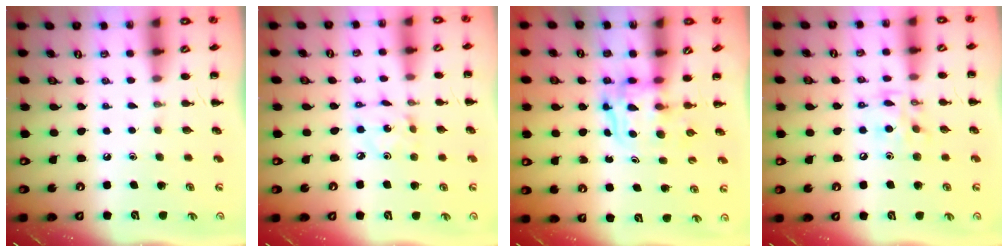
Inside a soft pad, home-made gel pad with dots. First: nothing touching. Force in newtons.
{"total": 2.2, "press": 2.2, "slide": 0.4}
{"total": 3.4, "press": 3.4, "slide": 0.2}
{"total": 11.1, "press": 10.9, "slide": 1.7}